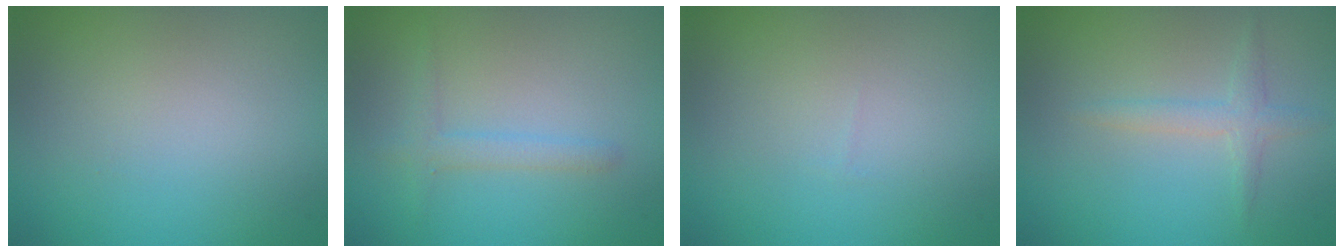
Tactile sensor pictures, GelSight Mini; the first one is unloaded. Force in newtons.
{"total": 1.7, "press": 1.7, "slide": 0.1}
{"total": 0.0}
{"total": 1.7, "press": 1.7, "slide": 0.0}